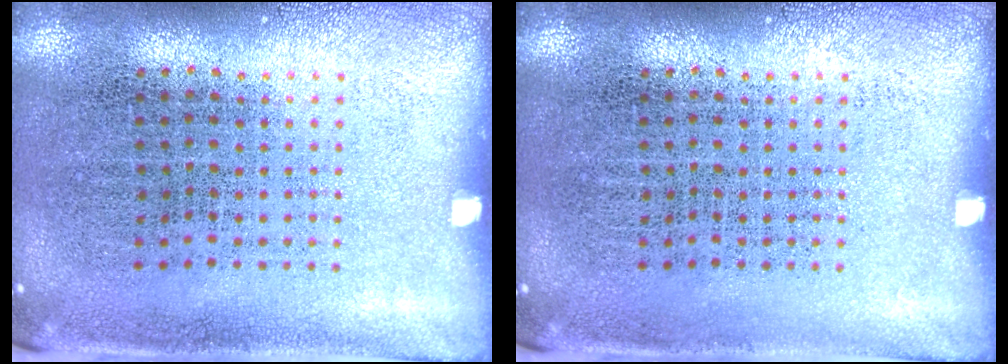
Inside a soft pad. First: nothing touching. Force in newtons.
{"total": 0.0}